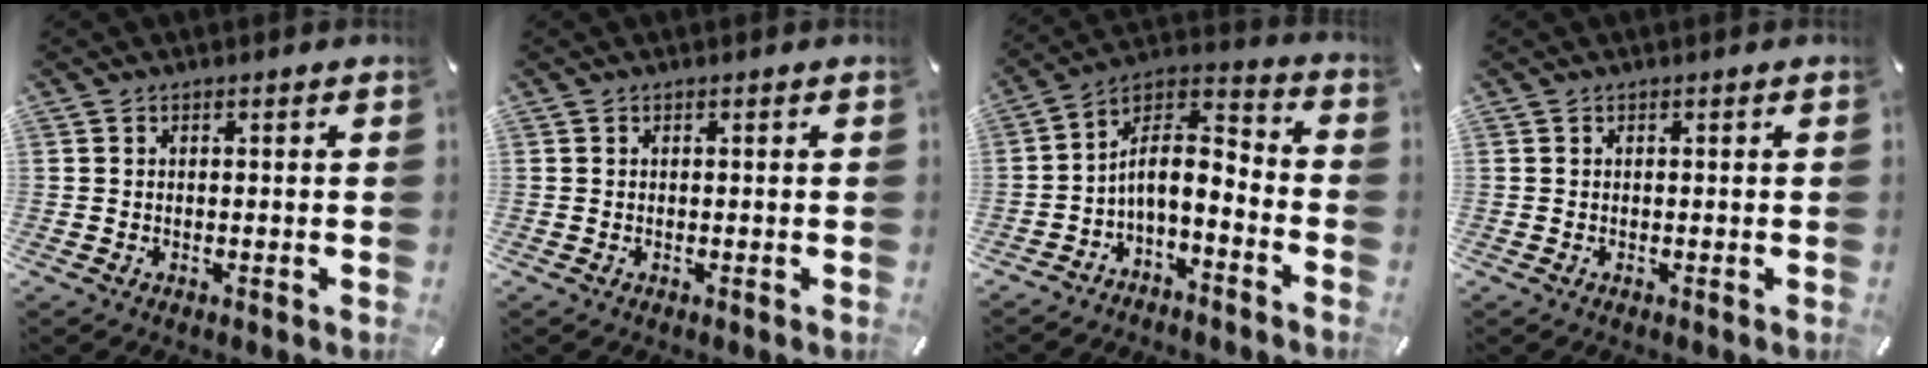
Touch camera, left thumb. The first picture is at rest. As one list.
[{"total": 0.0}, {"total": 6.9, "force": [-2.5, 4.0, 5.1], "torque": [-0.093, -0.007, -0.048]}, {"total": 0.0}]